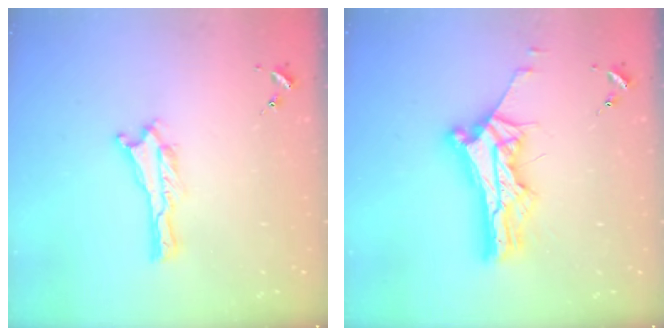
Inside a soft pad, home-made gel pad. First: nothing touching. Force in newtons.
{"total": 11.0, "press": 11.0, "slide": 0.8}